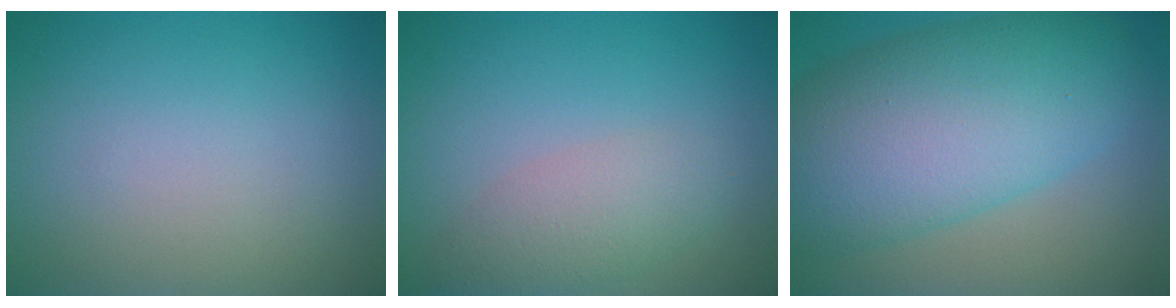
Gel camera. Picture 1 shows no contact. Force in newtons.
{"total": 3.2, "press": 3.2, "slide": 0.1}
{"total": 11.9, "press": 11.9, "slide": 0.4}